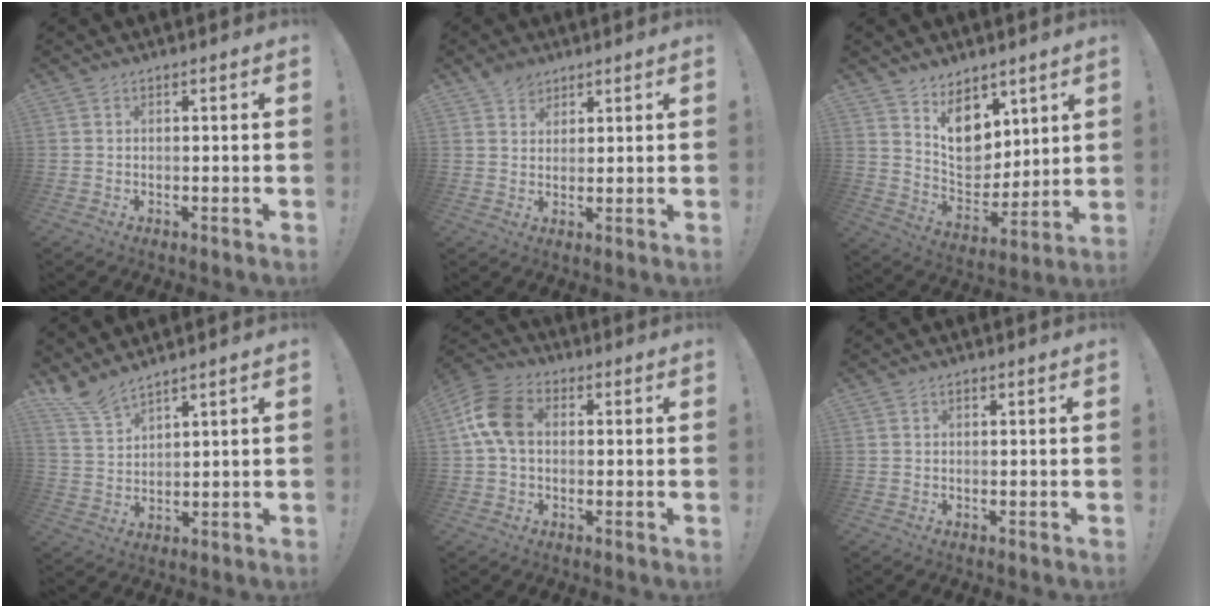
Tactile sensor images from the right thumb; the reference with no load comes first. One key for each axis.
{"total": 5.0, "fx": 3.7, "fy": 3.2, "fz": 0.8, "tx": -0.007, "ty": -0.019, "tz": 0.068}
{"total": 13.1, "fx": 8.1, "fy": 9.0, "fz": 5.0, "tx": -0.063, "ty": -0.063, "tz": 0.159}
{"total": 6.8, "fx": 6.2, "fy": 1.2, "fz": 2.5, "tx": -0.052, "ty": -0.040, "tz": 0.117}
{"total": 11.9, "fx": 1.6, "fy": 8.3, "fz": 8.3, "tx": -0.158, "ty": 0.016, "tz": 0.036}
{"total": 0.6, "fx": 0.3, "fy": 0.5, "fz": 0.3, "tx": 0.000, "ty": -0.002, "tz": 0.004}